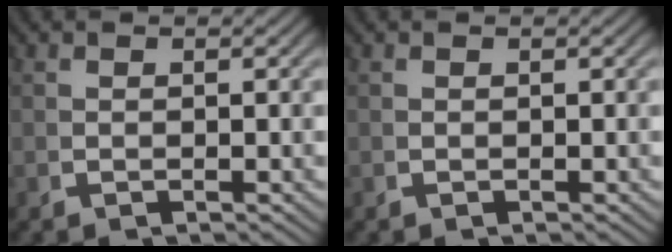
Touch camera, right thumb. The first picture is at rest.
{"total": 0.0}